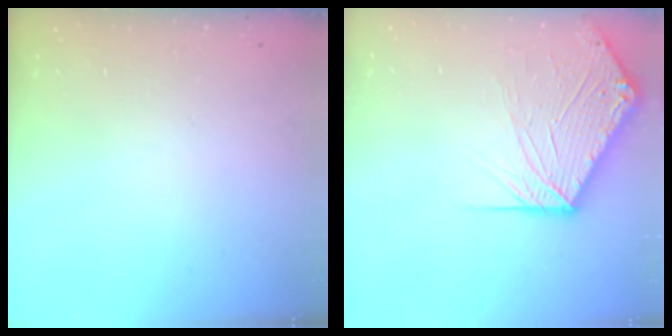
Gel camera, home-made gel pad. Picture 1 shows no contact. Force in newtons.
{"total": 11.6, "press": 11.4, "slide": 1.7}